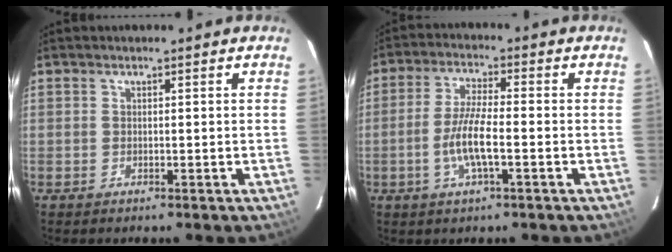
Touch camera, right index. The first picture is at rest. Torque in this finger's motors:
{"motor_torque": [0.59, -0.41, 0.51, 0.17]}